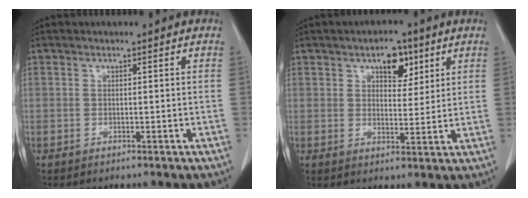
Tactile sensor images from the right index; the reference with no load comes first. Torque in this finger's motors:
{"motor_torque": [0.25, 0.30, 0.04, 0.02]}